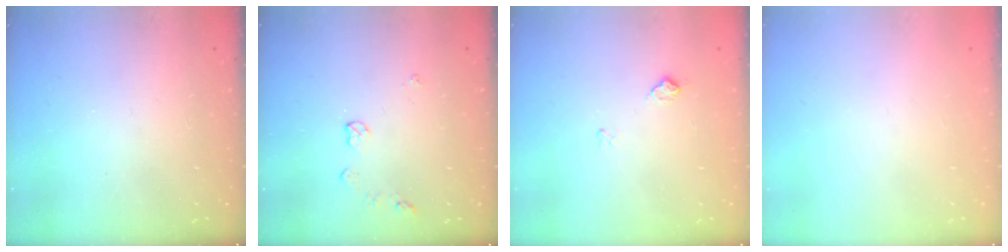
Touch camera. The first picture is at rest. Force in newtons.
{"total": 4.4, "press": 4.4, "slide": 0.6}
{"total": 6.6, "press": 6.5, "slide": 0.7}
{"total": 0.0}